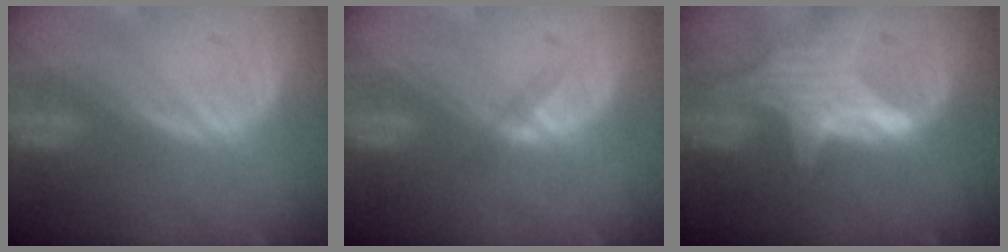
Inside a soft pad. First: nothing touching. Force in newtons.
{"total": 1.4, "press": 1.1, "slide": 0.8}
{"total": 6.9, "press": 6.4, "slide": 2.5}